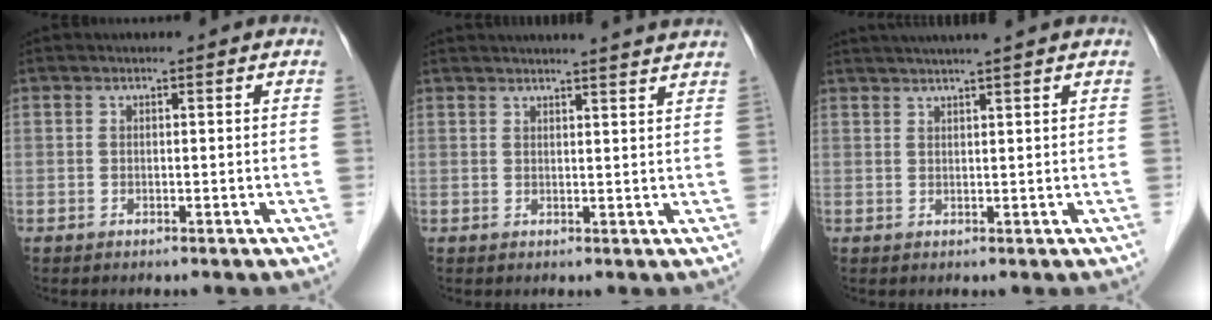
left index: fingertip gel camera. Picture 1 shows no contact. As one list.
[{"total": 10.7, "force": [10.0, -0.7, 3.7], "torque": [-0.052, 0.004, 0.108]}, {"total": 7.7, "force": [6.6, -0.7, 3.8], "torque": [-0.057, 0.029, 0.089]}]